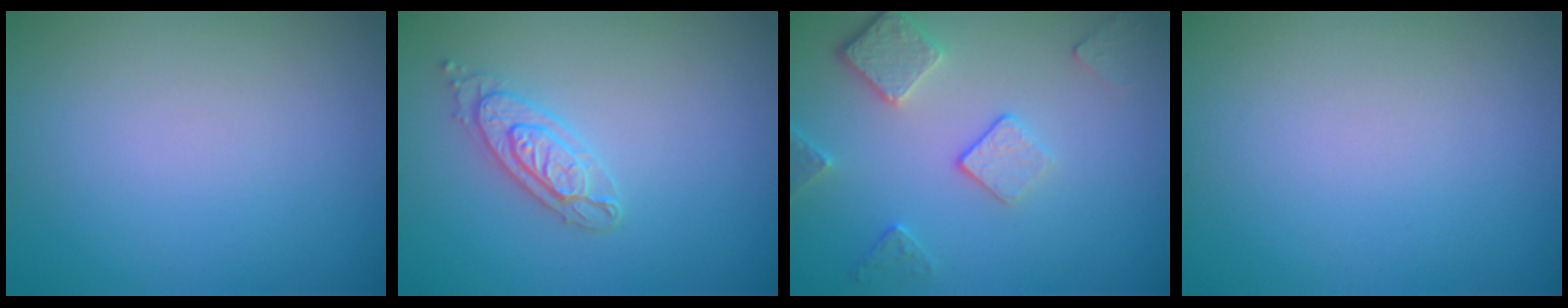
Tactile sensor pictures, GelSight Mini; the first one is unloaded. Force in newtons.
{"total": 2.5, "press": 2.4, "slide": 0.2}
{"total": 3.7, "press": 2.8, "slide": 2.4}
{"total": 0.0}